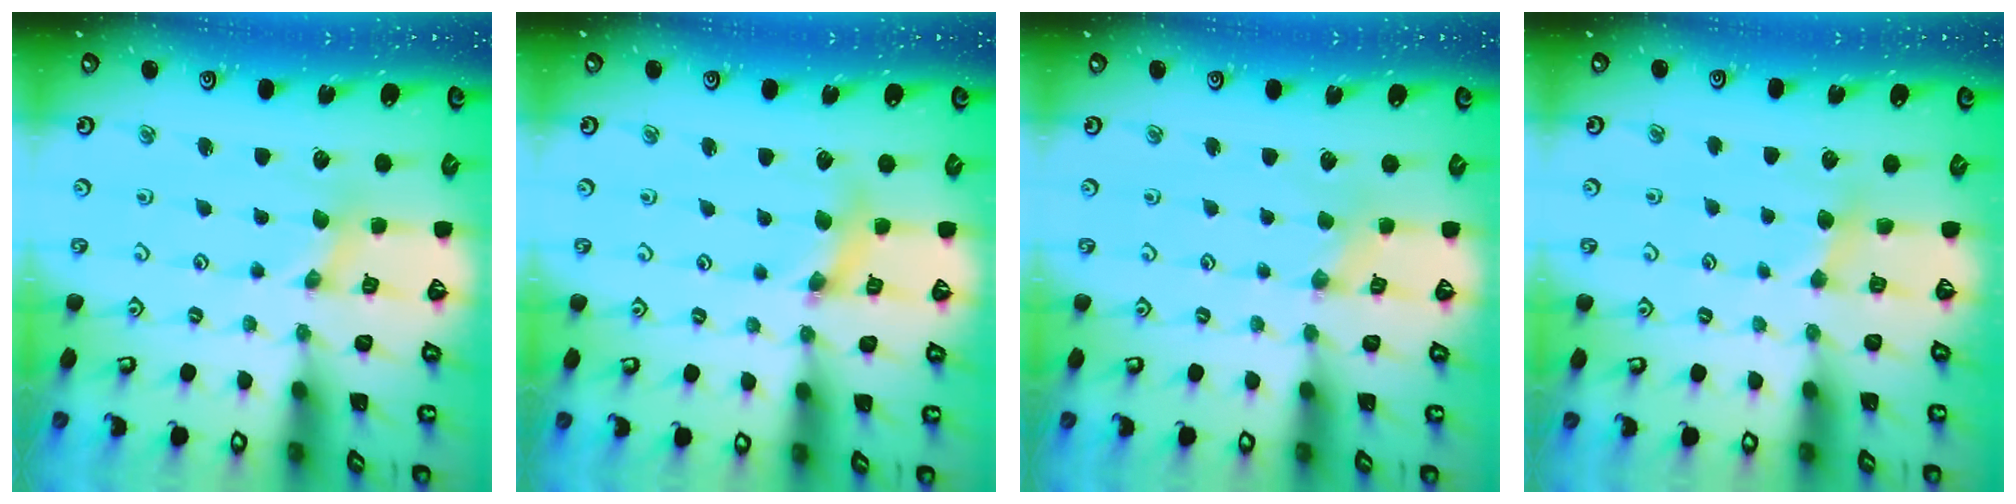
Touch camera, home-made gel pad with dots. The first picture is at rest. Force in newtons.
{"total": 5.3, "press": 5.3, "slide": 0.6}
{"total": 1.2, "press": 1.2, "slide": 0.1}
{"total": 2.5, "press": 2.4, "slide": 0.2}